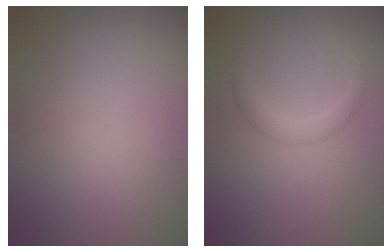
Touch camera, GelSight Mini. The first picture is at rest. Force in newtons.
{"total": 1.5, "press": 1.5, "slide": 0.1}